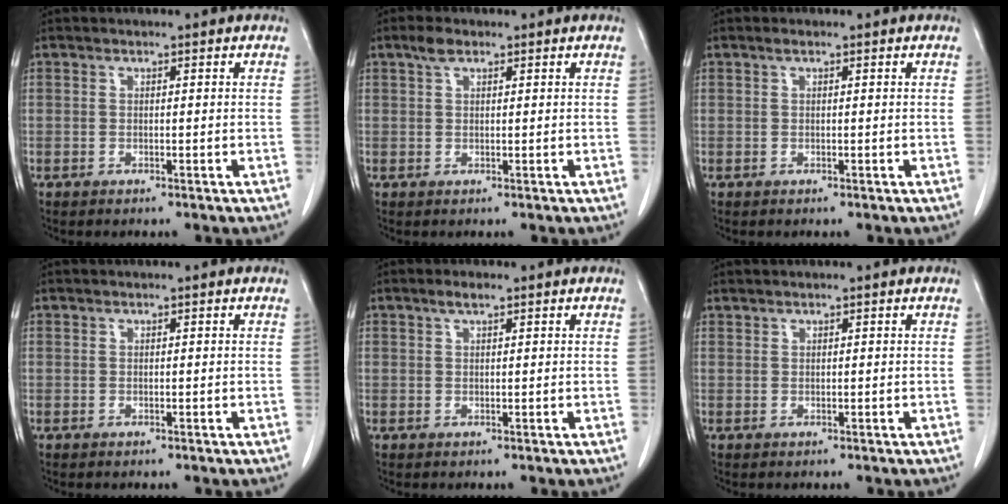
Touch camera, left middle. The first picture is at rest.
{"total": 1.9, "force": [1.2, 0.9, 1.2], "torque": [-0.027, 0.010, 0.025]}
{"total": 0.5, "force": [0.3, 0.1, 0.4], "torque": [-0.009, 0.003, 0.005]}
{"total": 0.0}
{"total": 1.6, "force": [1.1, 0.4, 1.1], "torque": [-0.025, 0.006, 0.020]}
{"total": 0.5, "force": [0.5, 0.0, 0.0], "torque": [-0.003, 0.003, 0.013]}